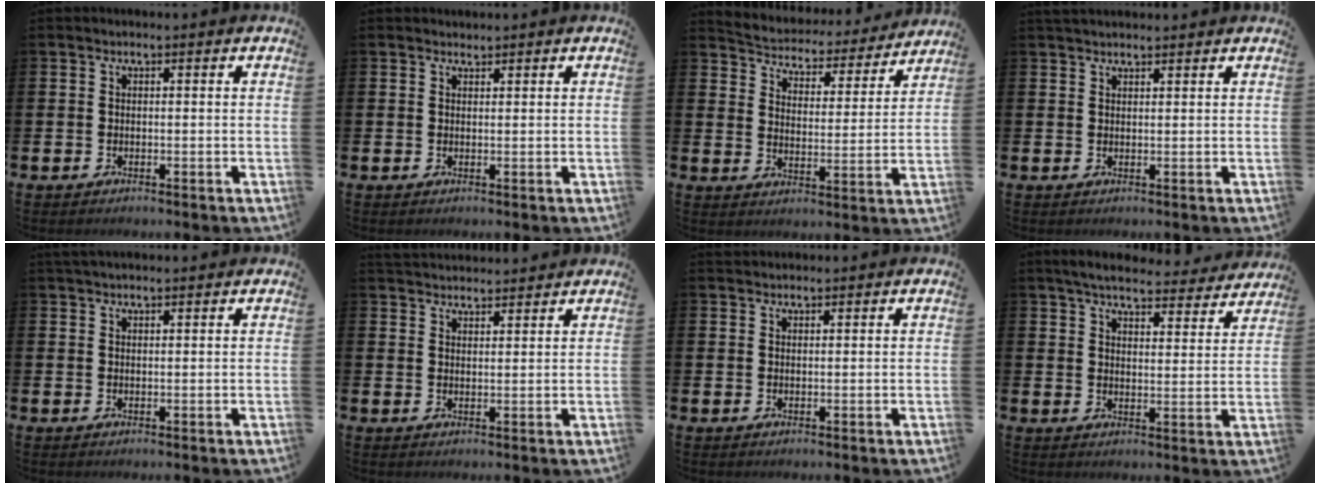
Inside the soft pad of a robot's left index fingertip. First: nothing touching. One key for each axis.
{"total": 0.9, "fx": 0.9, "fy": 0.3, "fz": -0.1, "tx": 0.009, "ty": -0.001, "tz": 0.015}
{"total": 4.5, "fx": 4.3, "fy": 1.2, "fz": 0.3, "tx": -0.030, "ty": -0.042, "tz": 0.068}
{"total": 1.7, "fx": 1.7, "fy": 0.4, "fz": 0.3, "tx": 0.000, "ty": -0.003, "tz": 0.028}
{"total": 1.7, "fx": 1.5, "fy": 0.3, "fz": 0.6, "tx": -0.004, "ty": -0.003, "tz": 0.026}
{"total": 3.2, "fx": 3.1, "fy": 0.5, "fz": 0.0, "tx": -0.006, "ty": -0.016, "tz": 0.058}
{"total": 1.3, "fx": 1.3, "fy": 0.4, "fz": 0.0, "tx": 0.008, "ty": -0.002, "tz": 0.022}
{"total": 5.6, "fx": 5.2, "fy": 0.9, "fz": 1.6, "tx": -0.042, "ty": -0.034, "tz": 0.089}